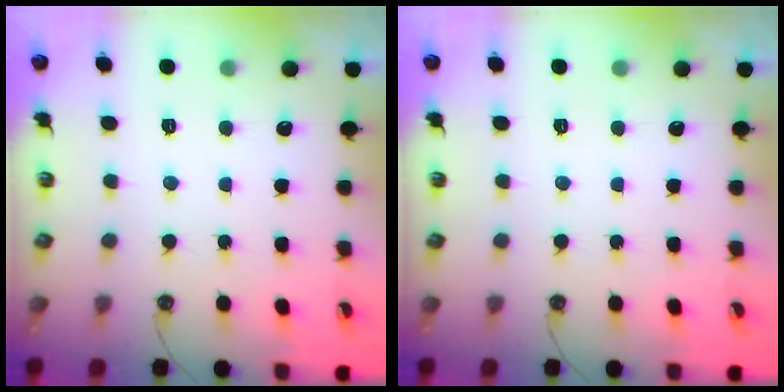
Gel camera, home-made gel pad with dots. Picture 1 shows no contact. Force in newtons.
{"total": 0.0}